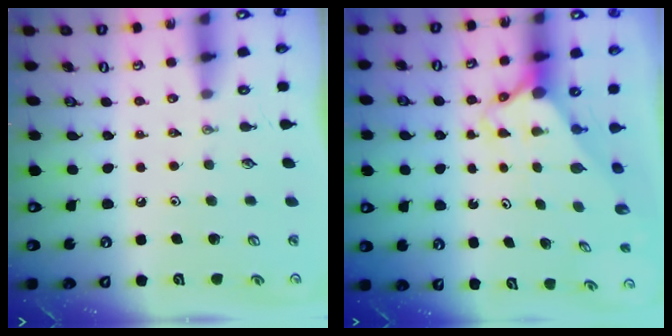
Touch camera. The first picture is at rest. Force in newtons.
{"total": 2.9, "press": 2.9, "slide": 0.2}